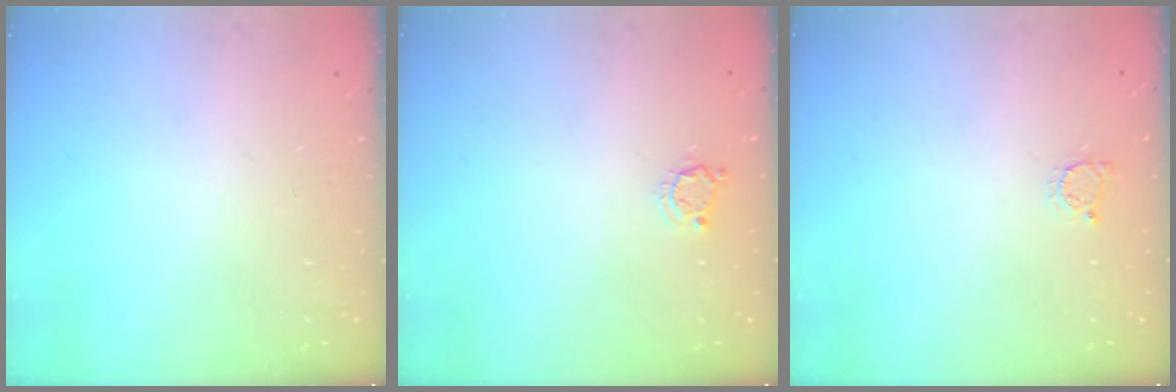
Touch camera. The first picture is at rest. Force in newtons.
{"total": 3.8, "press": 3.7, "slide": 0.5}
{"total": 2.4, "press": 2.4, "slide": 0.3}